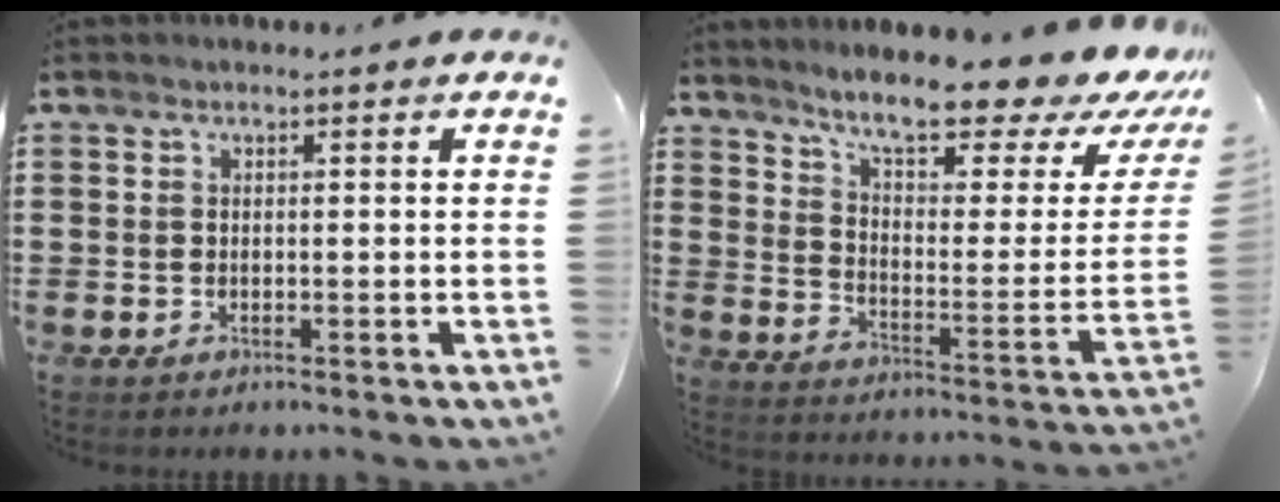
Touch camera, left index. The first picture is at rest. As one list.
[{"total": 11.0, "force": [9.2, 1.1, 6.1], "torque": [-0.121, -0.068, 0.150]}]